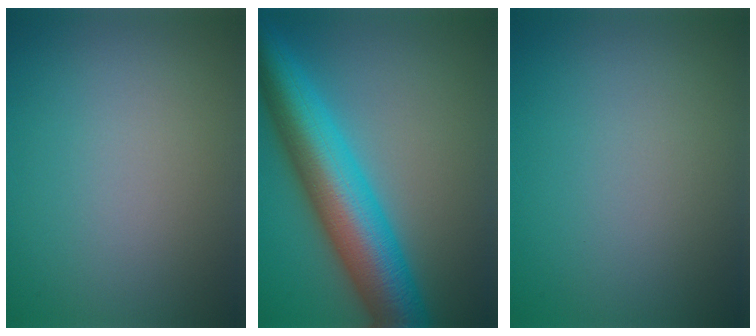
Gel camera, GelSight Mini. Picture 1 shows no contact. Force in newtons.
{"total": 10.9, "press": 10.9, "slide": 0.2}
{"total": 0.0}